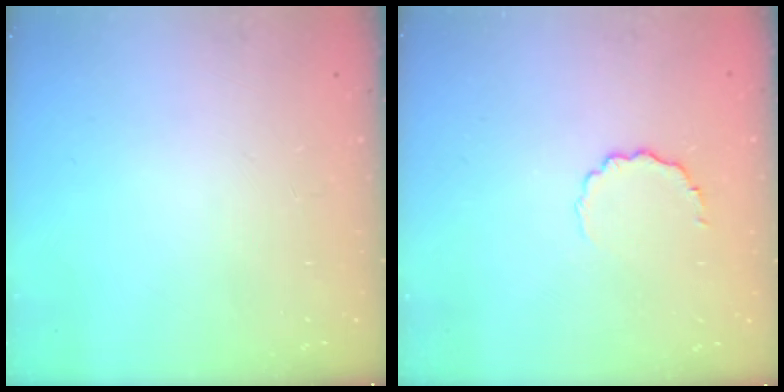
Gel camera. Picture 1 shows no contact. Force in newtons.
{"total": 4.9, "press": 4.7, "slide": 1.5}